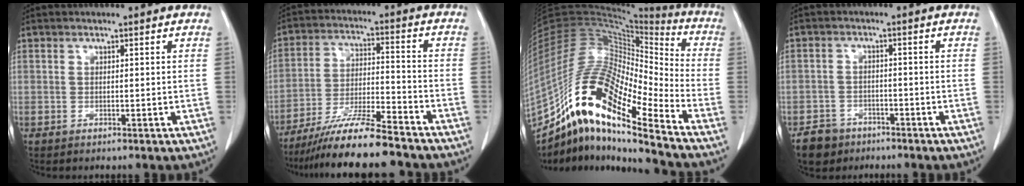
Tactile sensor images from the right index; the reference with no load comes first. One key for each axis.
{"total": 12.8, "fx": -10.9, "fy": 0.2, "fz": 6.6, "tx": -0.113, "ty": -0.014, "tz": -0.188}
{"total": 20.0, "fx": -13.0, "fy": 3.5, "fz": 14.9, "tx": -0.310, "ty": 0.022, "tz": -0.238}
{"total": 4.6, "fx": -3.2, "fy": 3.3, "fz": 0.5, "tx": -0.010, "ty": 0.008, "tz": -0.054}